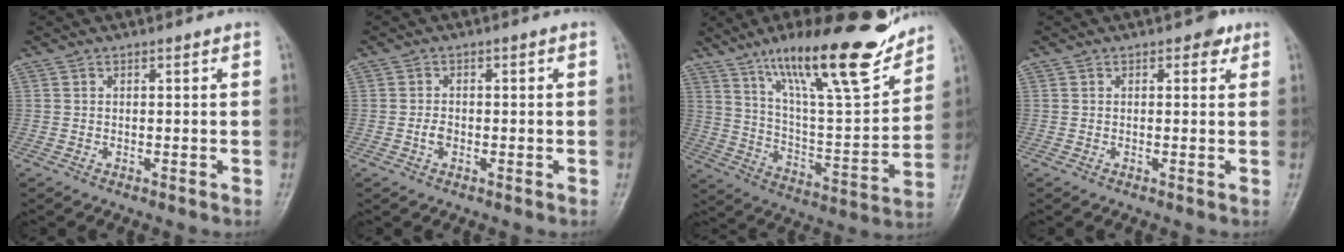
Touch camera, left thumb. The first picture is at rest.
{"total": 1.9, "force": [-0.6, 1.3, 1.2], "torque": [-0.020, 0.009, -0.013]}
{"total": 23.7, "force": [16.2, 5.4, 16.4], "torque": [-0.233, -0.071, 0.270]}
{"total": 2.0, "force": [1.0, 1.3, 1.1], "torque": [0.000, -0.001, 0.008]}